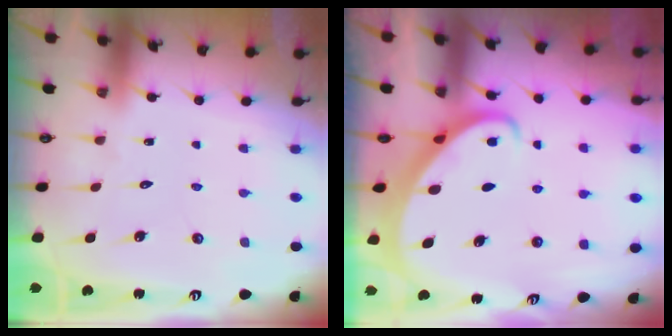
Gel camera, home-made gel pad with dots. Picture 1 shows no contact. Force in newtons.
{"total": 2.7, "press": 2.7, "slide": 0.2}